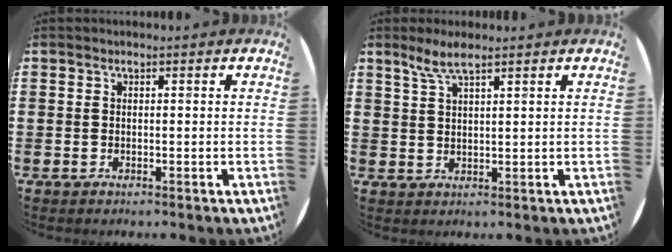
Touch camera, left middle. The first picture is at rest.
{"total": 3.7, "force": [2.8, 0.6, 2.4], "torque": [-0.053, 0.005, 0.050]}